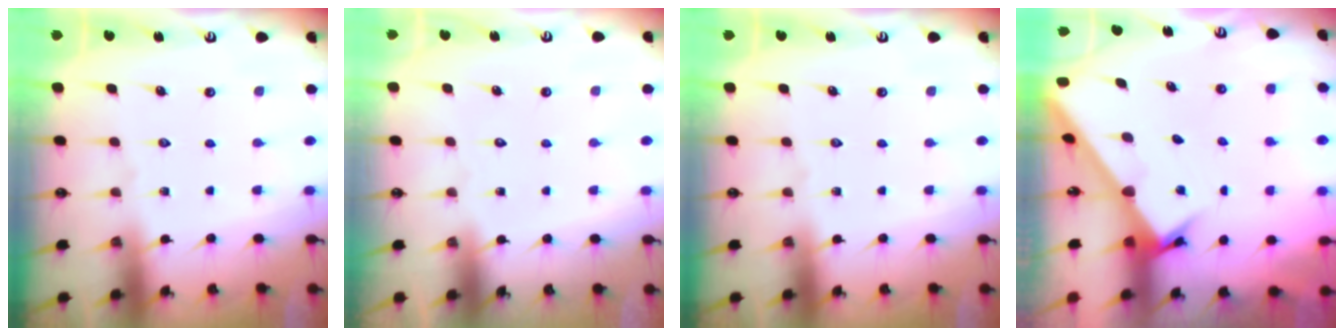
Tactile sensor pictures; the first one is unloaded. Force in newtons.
{"total": 1.6, "press": 1.6, "slide": 0.1}
{"total": 0.0}
{"total": 2.5, "press": 2.5, "slide": 0.3}